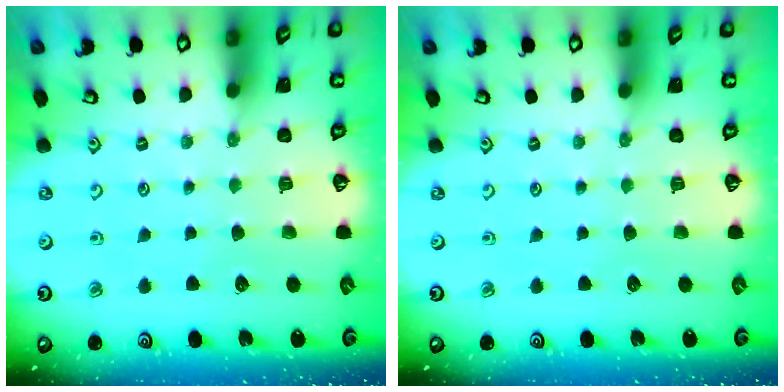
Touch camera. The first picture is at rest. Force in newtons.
{"total": 0.0}